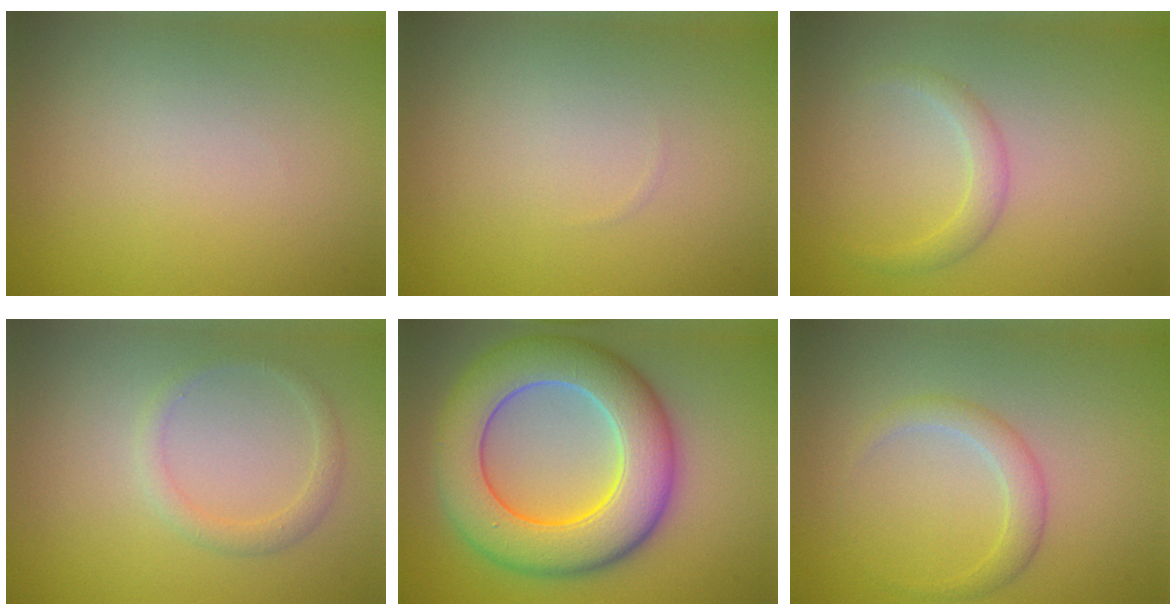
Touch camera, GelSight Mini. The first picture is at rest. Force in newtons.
{"total": 0.0}
{"total": 1.6, "press": 1.6, "slide": 0.0}
{"total": 1.5, "press": 1.5, "slide": 0.1}
{"total": 10.4, "press": 10.4, "slide": 0.3}
{"total": 2.0, "press": 2.0, "slide": 0.2}